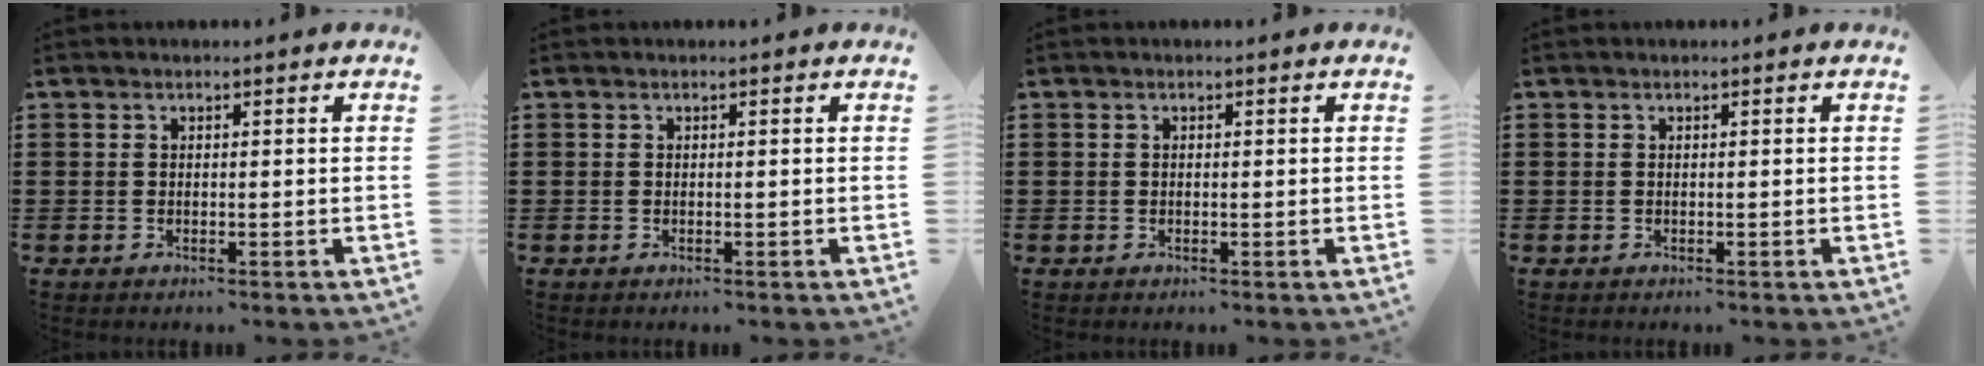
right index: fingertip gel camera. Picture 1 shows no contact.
{"total": 0.0}
{"total": 0.0}
{"total": 0.0}